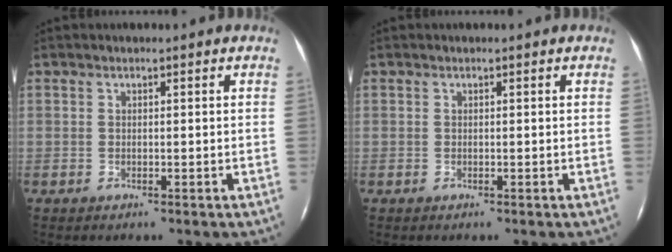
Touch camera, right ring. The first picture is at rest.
{"total": 0.0}